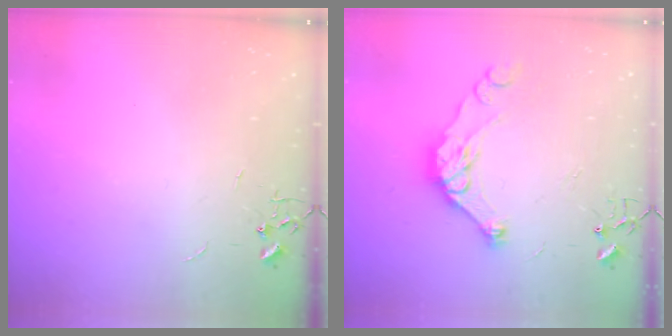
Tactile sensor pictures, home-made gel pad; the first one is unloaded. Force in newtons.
{"total": 14.4, "press": 14.3, "slide": 1.3}